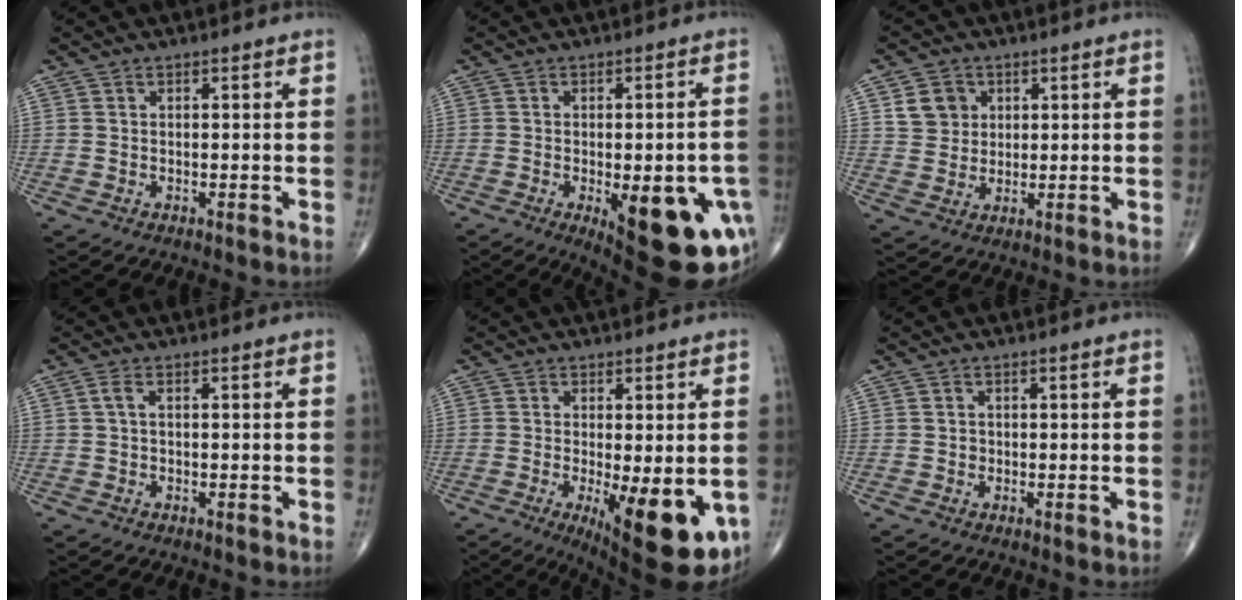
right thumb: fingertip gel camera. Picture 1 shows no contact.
{"total": 21.6, "force": [-7.2, 8.2, 18.6], "torque": [-0.167, -0.001, -0.071]}
{"total": 5.9, "force": [2.2, 5.1, 2.0], "torque": [-0.011, -0.009, 0.040]}
{"total": 1.4, "force": [0.2, 0.7, 1.3], "torque": [-0.032, 0.004, 0.000]}
{"total": 15.0, "force": [-4.4, 5.1, 13.4], "torque": [-0.152, -0.022, -0.047]}
{"total": 0.8, "force": [-0.1, 0.7, 0.3], "torque": [-0.001, 0.001, -0.003]}